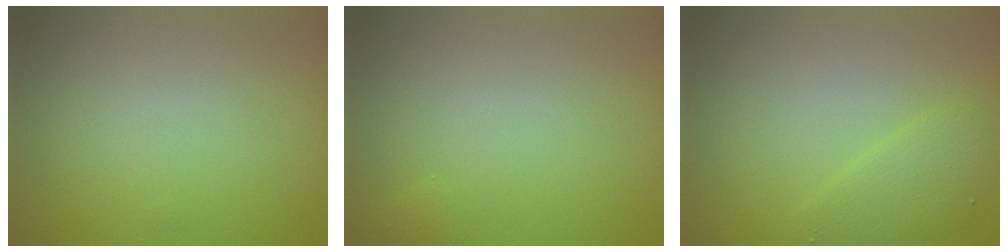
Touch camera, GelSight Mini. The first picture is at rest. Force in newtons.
{"total": 0.5, "press": 0.5, "slide": 0.0}
{"total": 2.0, "press": 2.0, "slide": 0.1}